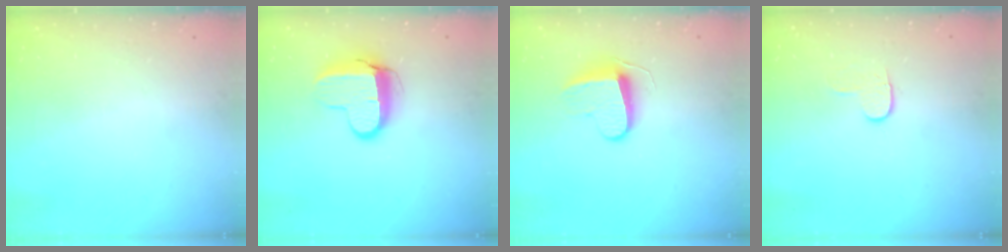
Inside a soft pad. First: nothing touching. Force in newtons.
{"total": 9.9, "press": 9.8, "slide": 0.9}
{"total": 8.9, "press": 8.9, "slide": 0.1}
{"total": 4.0, "press": 3.9, "slide": 0.5}